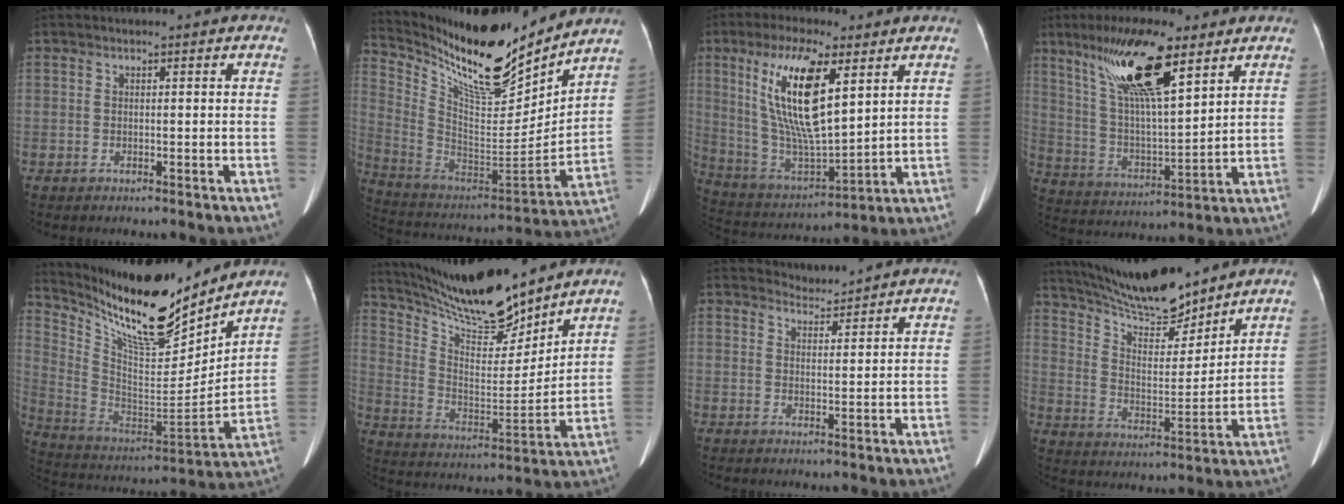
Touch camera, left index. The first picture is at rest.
{"total": 21.5, "force": [18.4, 3.1, 10.6], "torque": [-0.205, -0.032, 0.317]}
{"total": 16.3, "force": [6.2, 4.0, 14.5], "torque": [-0.297, 0.001, 0.120]}
{"total": 16.3, "force": [9.7, 2.8, 12.8], "torque": [-0.246, 0.011, 0.182]}
{"total": 20.6, "force": [17.5, 2.9, 10.6], "torque": [-0.203, -0.024, 0.307]}
{"total": 16.6, "force": [15.1, 2.0, 6.6], "torque": [-0.132, -0.010, 0.275]}
{"total": 2.7, "force": [2.5, -0.4, -0.9], "torque": [-0.001, -0.003, 0.048]}
{"total": 15.0, "force": [13.6, 2.0, 6.0], "torque": [-0.108, -0.001, 0.242]}